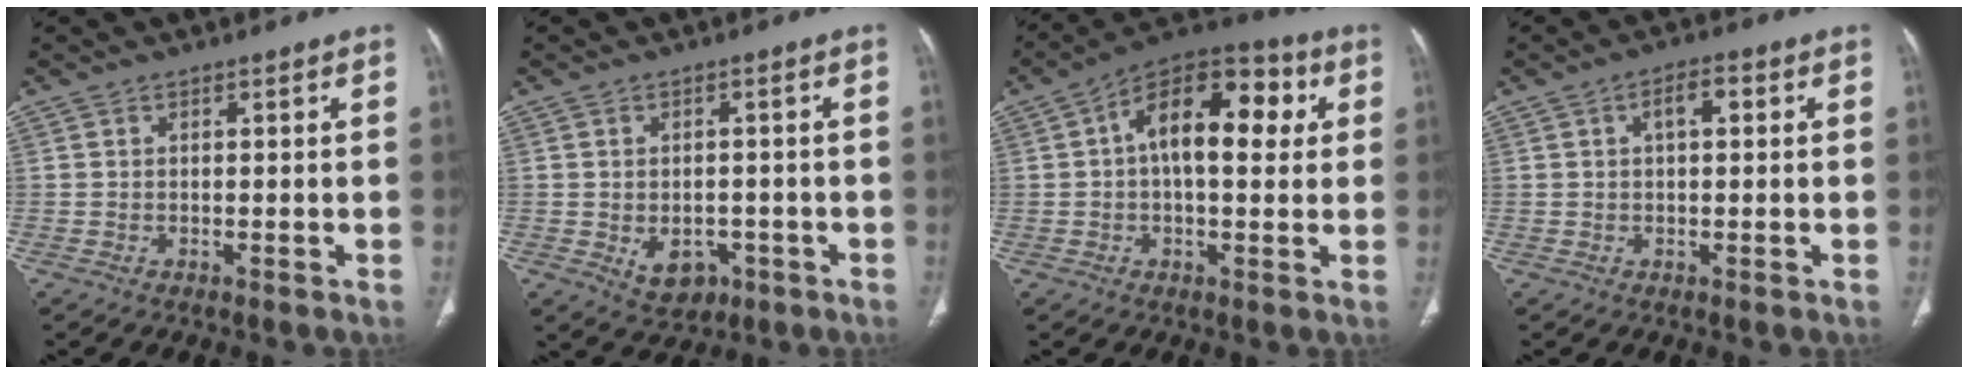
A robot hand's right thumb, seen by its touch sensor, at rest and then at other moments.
{"total": 6.0, "force": [-1.9, 4.5, 3.5], "torque": [-0.034, 0.011, -0.012]}
{"total": 16.2, "force": [3.1, 8.4, 13.5], "torque": [-0.179, 0.030, 0.037]}
{"total": 3.8, "force": [1.0, 1.7, 3.2], "torque": [-0.047, 0.009, 0.013]}